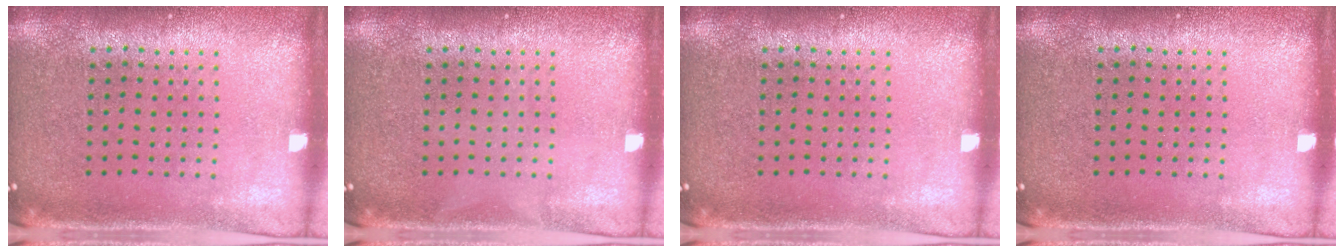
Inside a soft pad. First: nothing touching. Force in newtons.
{"total": 0.0}
{"total": 0.0}
{"total": 0.0}